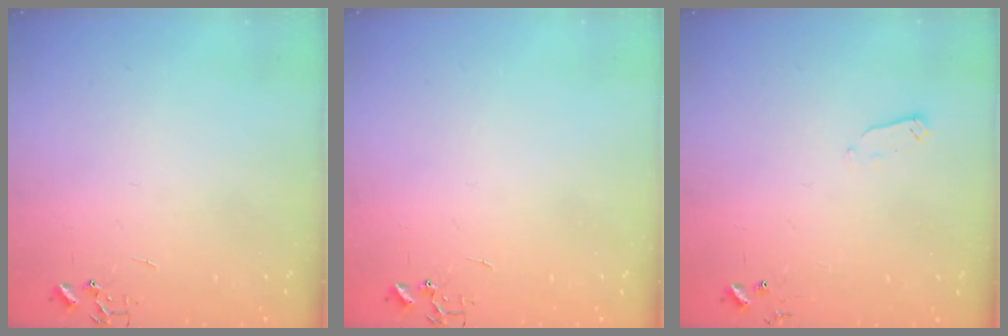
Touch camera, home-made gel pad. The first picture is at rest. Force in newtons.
{"total": 0.0}
{"total": 2.4, "press": 2.4, "slide": 0.4}